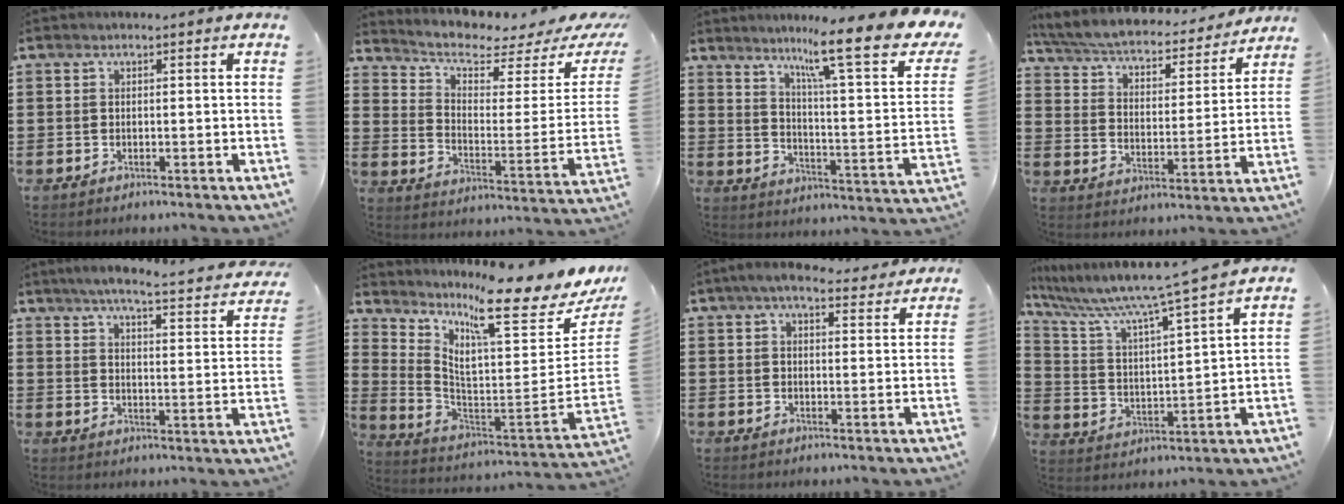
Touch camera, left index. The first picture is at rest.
{"total": 4.5, "force": [3.5, 1.3, 2.5], "torque": [-0.064, -0.034, 0.052]}
{"total": 12.8, "force": [9.3, 0.7, 8.7], "torque": [-0.156, -0.054, 0.143]}
{"total": 5.3, "force": [4.9, 0.6, 1.9], "torque": [-0.061, -0.034, 0.078]}
{"total": 4.7, "force": [4.1, -0.2, 2.3], "torque": [-0.055, -0.036, 0.061]}
{"total": 10.0, "force": [7.2, -0.3, 6.8], "torque": [-0.138, -0.081, 0.107]}
{"total": 5.4, "force": [4.5, 1.3, 2.8], "torque": [-0.065, -0.006, 0.081]}
{"total": 8.1, "force": [6.8, -0.4, 4.3], "torque": [-0.115, -0.051, 0.105]}